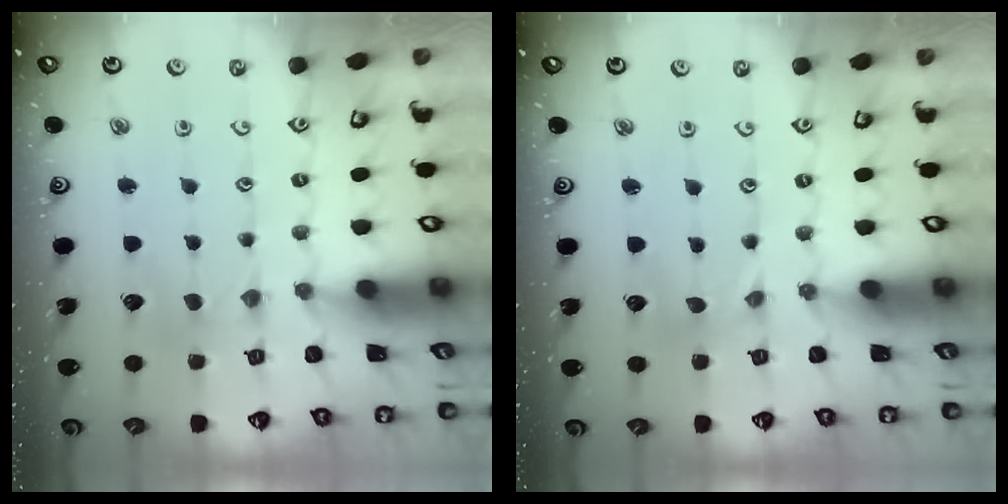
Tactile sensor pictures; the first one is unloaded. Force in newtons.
{"total": 0.0}